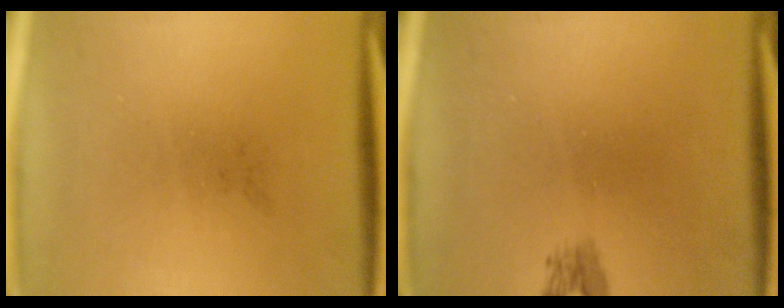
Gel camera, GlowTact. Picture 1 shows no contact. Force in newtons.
{"total": 1.3}